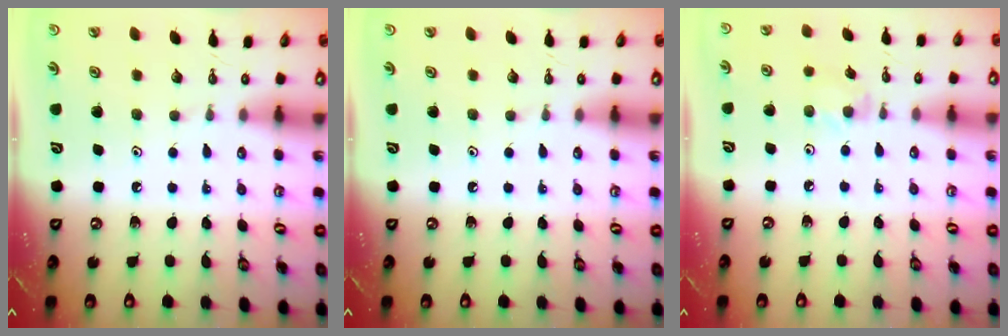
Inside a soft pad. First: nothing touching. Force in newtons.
{"total": 0.0}
{"total": 3.9, "press": 3.9, "slide": 0.6}